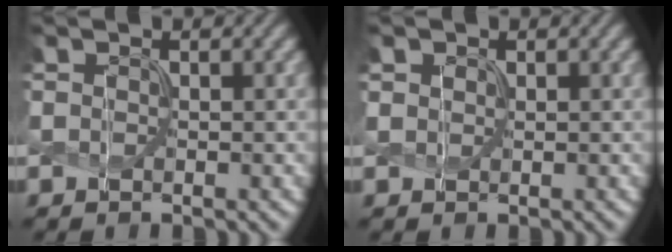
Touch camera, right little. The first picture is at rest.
{"total": 0.9, "force": [0.5, 0.7, 0.2], "torque": [-0.004, 0.000, 0.011]}